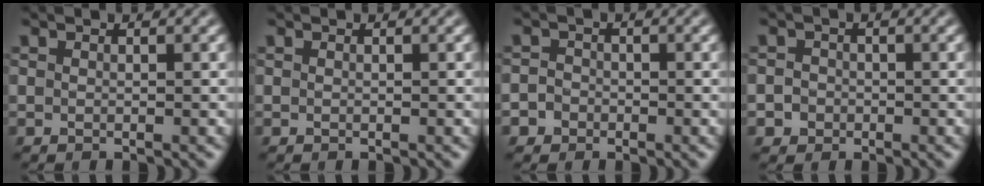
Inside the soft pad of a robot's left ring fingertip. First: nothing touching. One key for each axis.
{"total": 0.0}
{"total": 1.8, "fx": -0.9, "fy": 1.5, "fz": 0.4, "tx": 0.008, "ty": 0.004, "tz": -0.018}
{"total": 2.1, "fx": -0.7, "fy": 1.9, "fz": 0.4, "tx": 0.008, "ty": 0.007, "tz": -0.021}